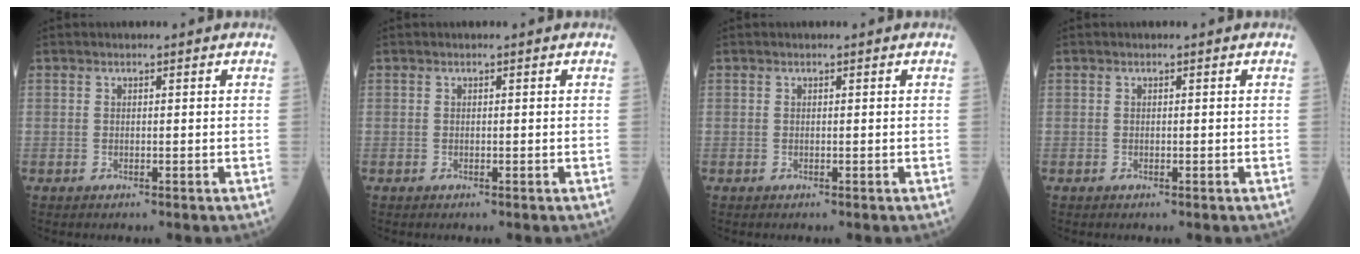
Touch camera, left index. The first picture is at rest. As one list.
[{"total": 0.0}, {"total": 0.0}, {"total": 0.0}]